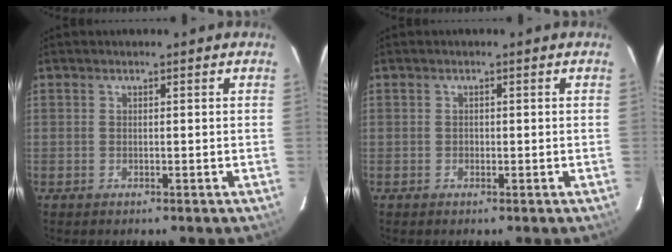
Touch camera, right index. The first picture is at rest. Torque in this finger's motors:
{"motor_torque": [0.06, 0.06, -0.01, 0.00]}